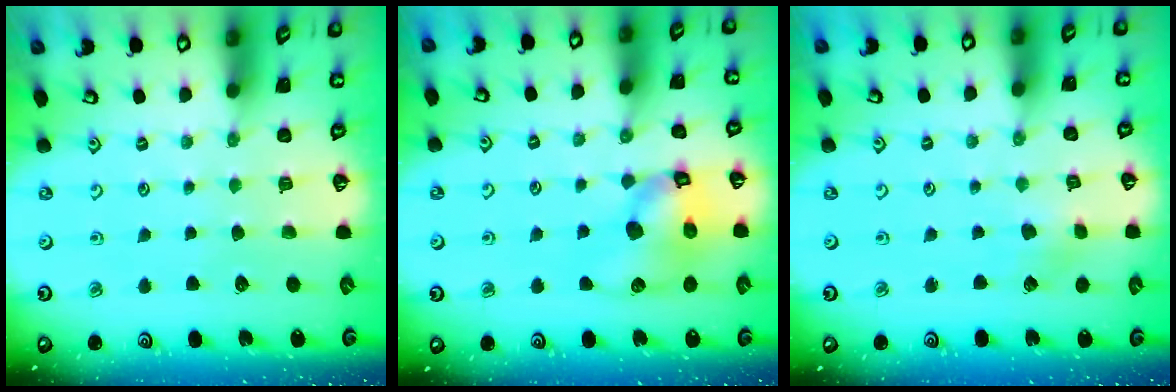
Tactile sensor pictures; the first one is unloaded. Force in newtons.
{"total": 13.1, "press": 13.0, "slide": 1.8}
{"total": 2.8, "press": 2.8, "slide": 0.2}